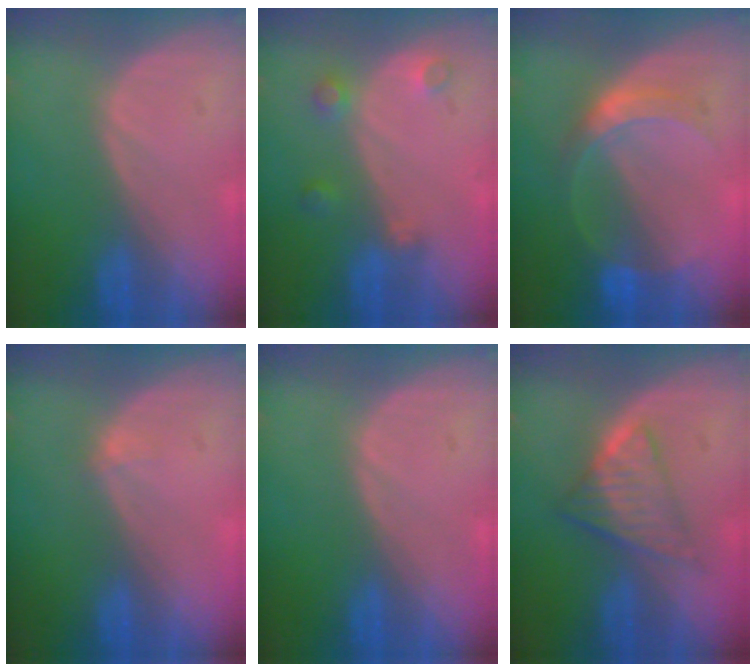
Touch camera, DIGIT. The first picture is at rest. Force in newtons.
{"total": 3.4, "press": 3.1, "slide": 1.3}
{"total": 5.5, "press": 5.5, "slide": 0.1}
{"total": 0.8, "press": 0.6, "slide": 0.5}
{"total": 0.0}
{"total": 6.2, "press": 5.7, "slide": 2.5}